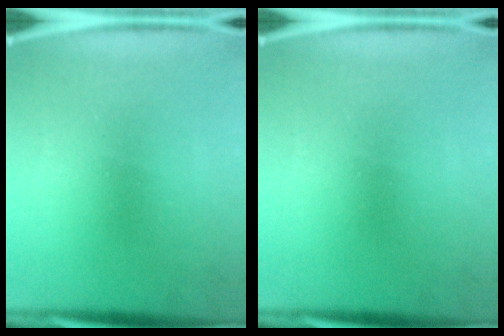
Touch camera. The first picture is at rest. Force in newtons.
{"total": 0.0}